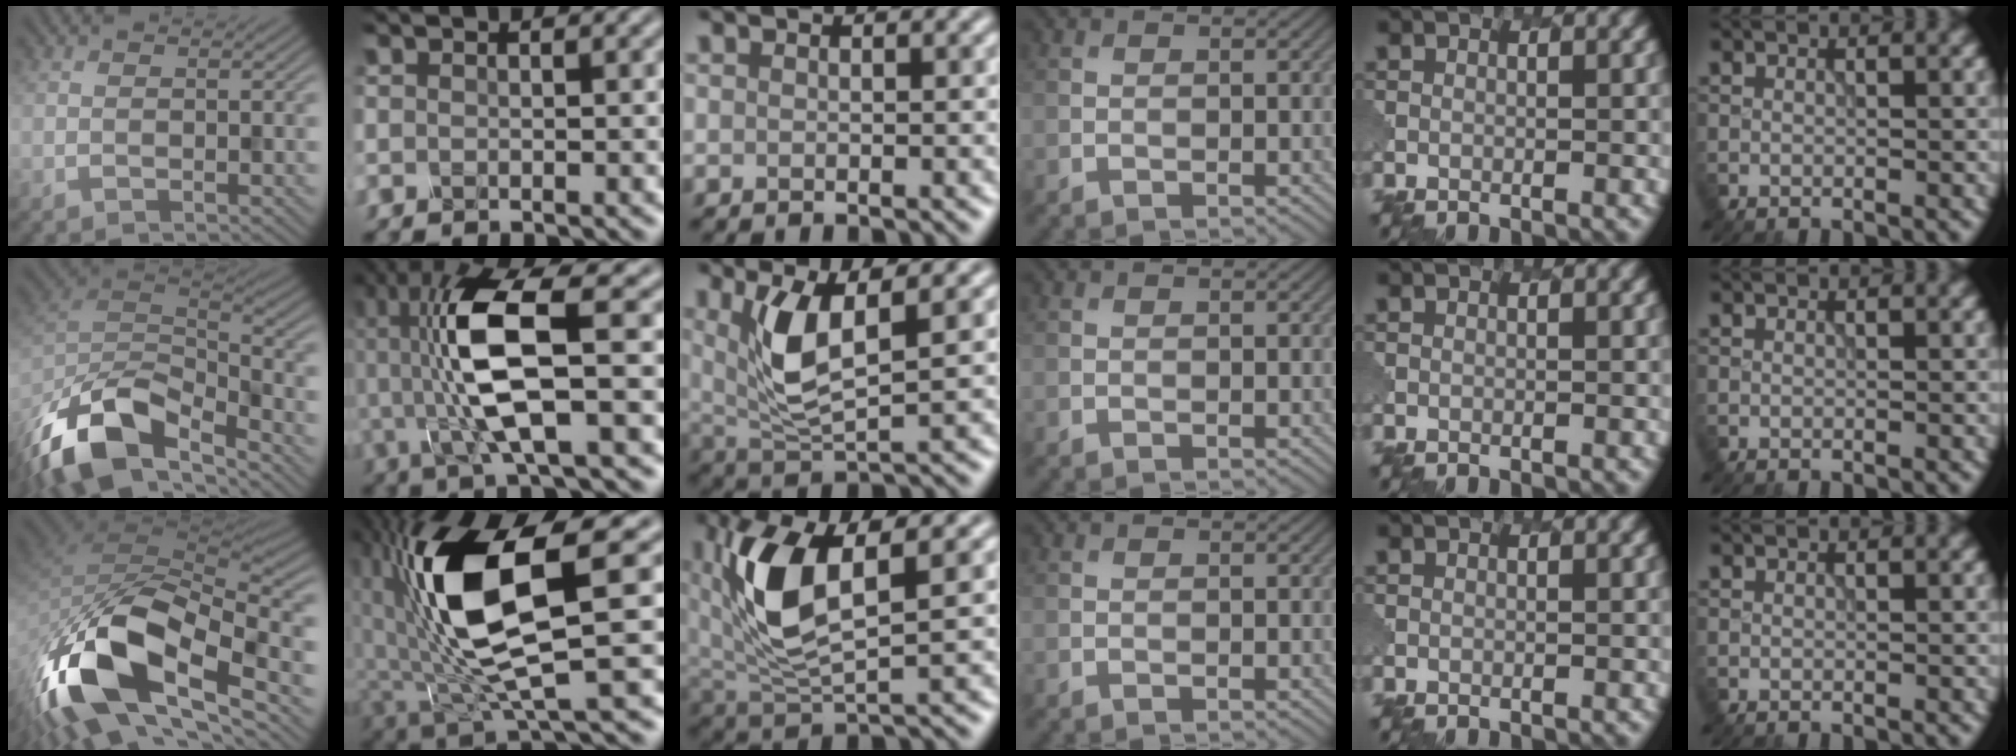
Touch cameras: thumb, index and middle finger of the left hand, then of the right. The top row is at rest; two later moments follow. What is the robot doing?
{"motion": "twist", "object": "rubiks cube"}